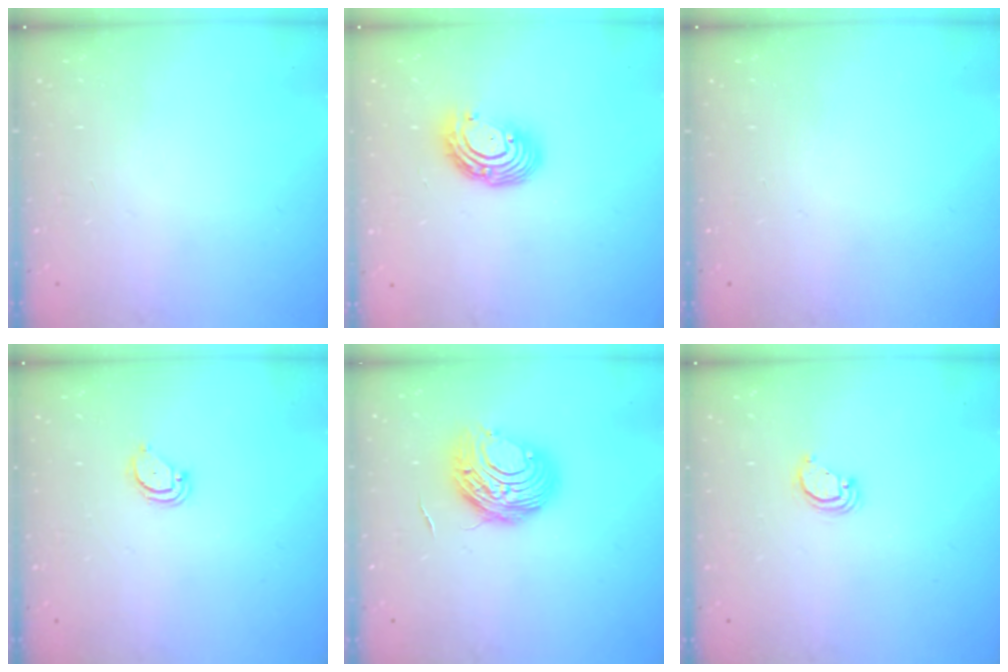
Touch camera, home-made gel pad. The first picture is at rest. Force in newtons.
{"total": 9.8, "press": 9.7, "slide": 0.9}
{"total": 0.0}
{"total": 2.4, "press": 2.4, "slide": 0.2}
{"total": 9.5, "press": 9.5, "slide": 0.7}
{"total": 2.9, "press": 2.9, "slide": 0.1}